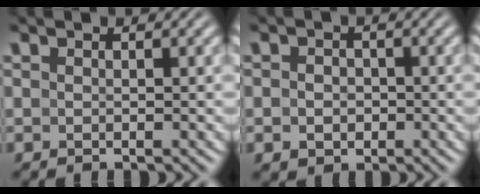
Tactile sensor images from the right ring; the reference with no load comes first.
{"total": 2.1, "force": [-0.5, 1.9, 0.7], "torque": [-0.015, -0.009, -0.004]}